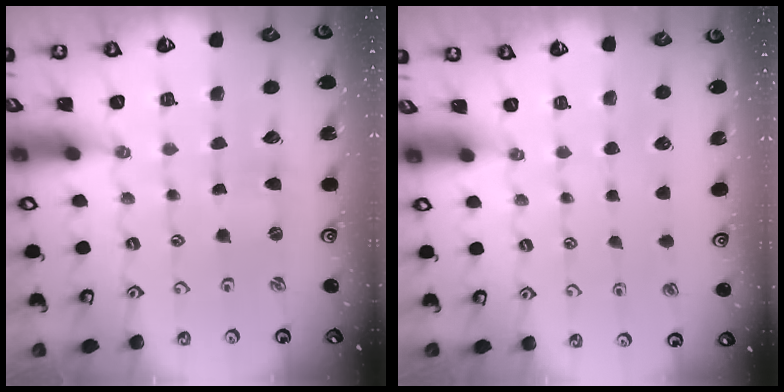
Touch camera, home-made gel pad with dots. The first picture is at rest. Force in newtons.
{"total": 0.0}